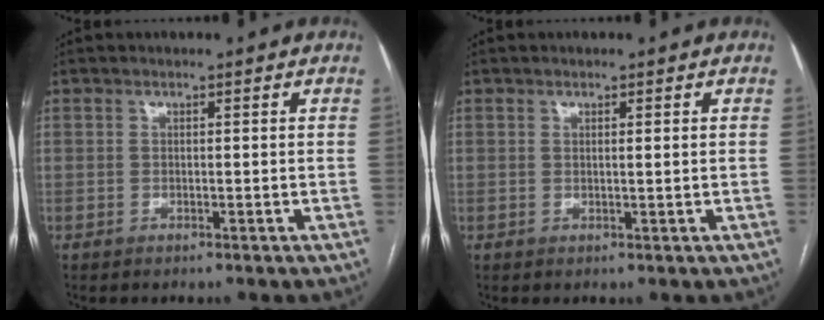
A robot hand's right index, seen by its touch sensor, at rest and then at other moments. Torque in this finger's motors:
{"motor_torque": [-0.06, 0.16, -0.04, 0.00]}